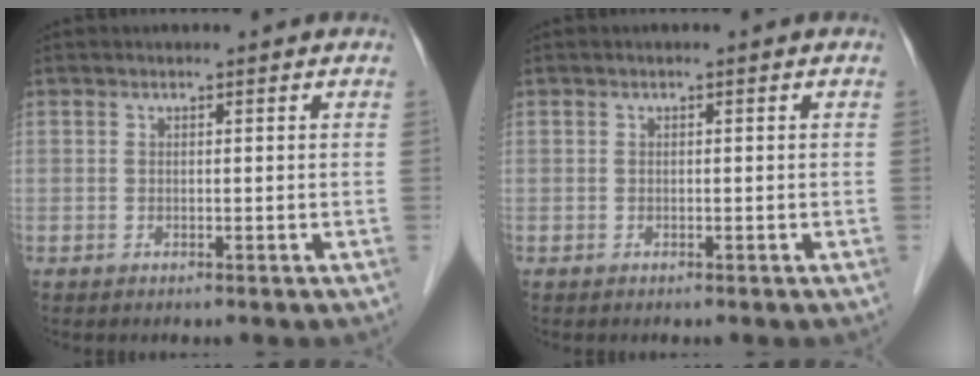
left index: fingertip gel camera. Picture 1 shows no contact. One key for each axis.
{"total": 0.0}